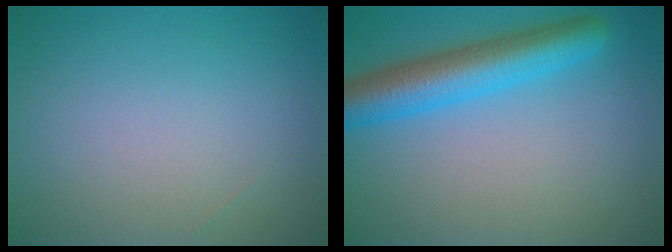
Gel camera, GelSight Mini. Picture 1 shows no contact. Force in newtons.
{"total": 6.0, "press": 6.0, "slide": 0.3}